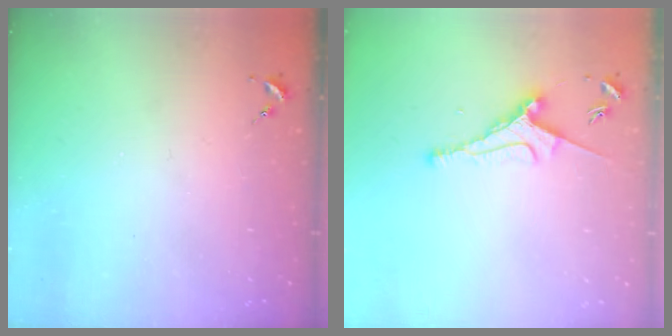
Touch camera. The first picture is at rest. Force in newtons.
{"total": 8.3, "press": 8.2, "slide": 1.7}